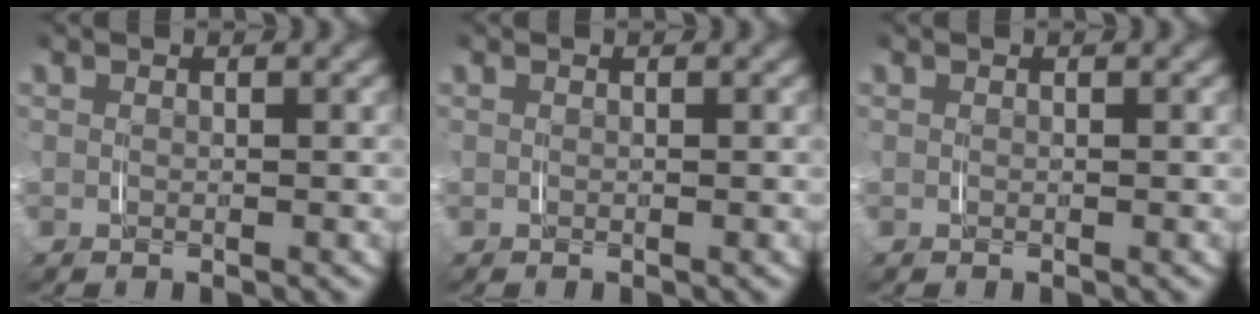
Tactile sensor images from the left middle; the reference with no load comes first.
{"total": 0.0}
{"total": 0.0}